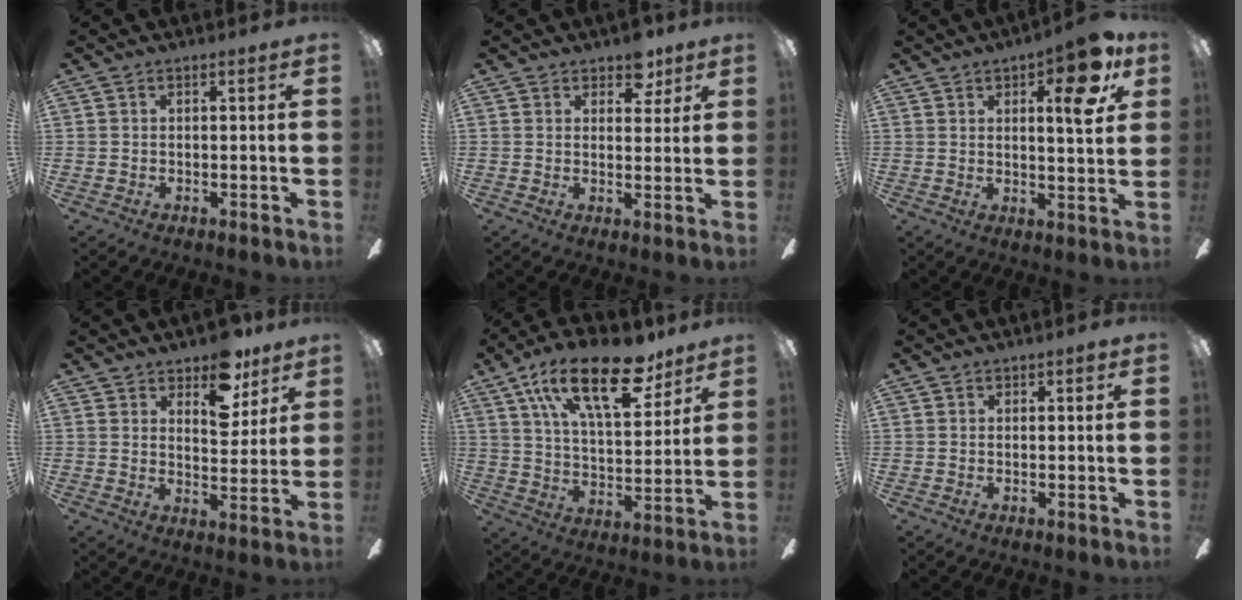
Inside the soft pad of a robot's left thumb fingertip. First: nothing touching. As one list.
[{"total": 5.9, "force": [4.3, 3.3, 2.2], "torque": [-0.014, -0.016, 0.074]}, {"total": 10.7, "force": [5.6, 3.4, 8.5], "torque": [-0.108, -0.021, 0.085]}, {"total": 11.3, "force": [7.9, 6.0, 5.4], "torque": [-0.076, -0.040, 0.143]}, {"total": 23.6, "force": [14.1, 10.3, 16.0], "torque": [-0.261, -0.060, 0.237]}, {"total": 1.0, "force": [0.7, 0.5, 0.4], "torque": [-0.002, 0.000, 0.011]}]